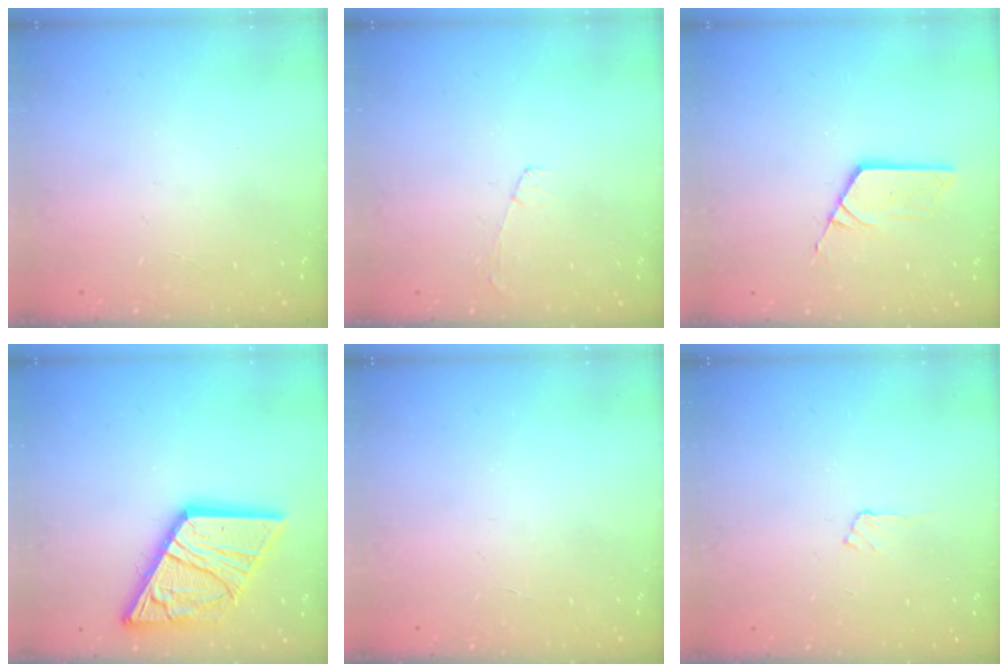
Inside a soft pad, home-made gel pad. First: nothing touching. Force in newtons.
{"total": 4.0, "press": 3.9, "slide": 0.5}
{"total": 4.8, "press": 4.7, "slide": 0.2}
{"total": 19.4, "press": 19.3, "slide": 2.2}
{"total": 0.0}
{"total": 5.1, "press": 5.1, "slide": 0.5}